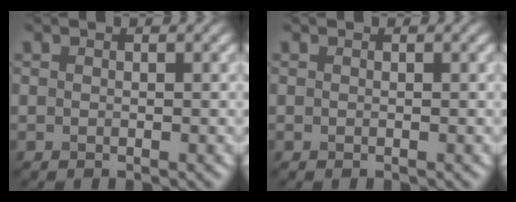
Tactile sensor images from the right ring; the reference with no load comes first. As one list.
[{"total": 0.0}]